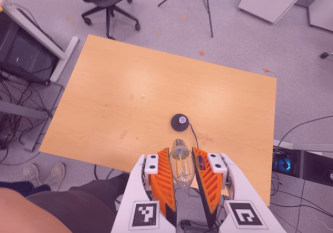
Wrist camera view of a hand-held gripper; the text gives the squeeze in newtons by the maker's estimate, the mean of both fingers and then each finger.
{"total": 13.2, "left": 13.7, "right": 12.7}